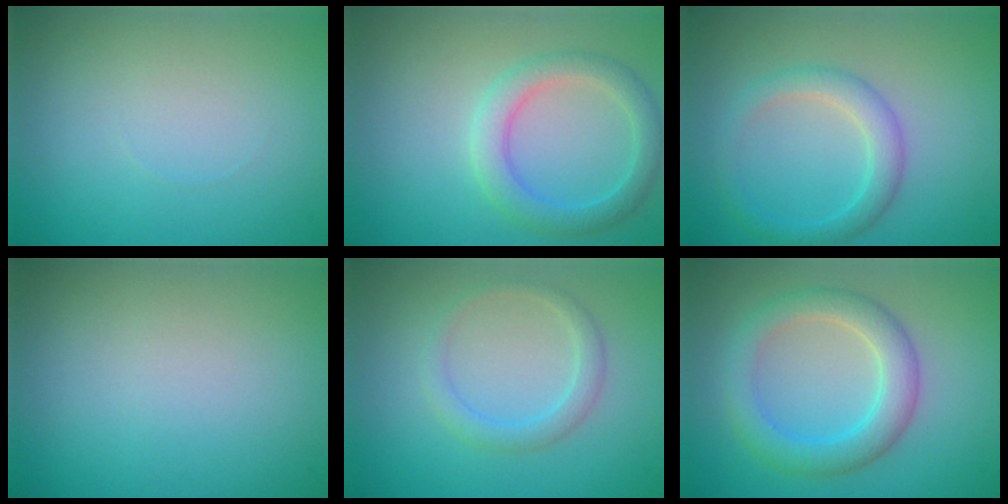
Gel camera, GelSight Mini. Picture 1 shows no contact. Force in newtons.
{"total": 3.3, "press": 3.3, "slide": 0.1}
{"total": 2.7, "press": 2.7, "slide": 0.1}
{"total": 0.0}
{"total": 1.9, "press": 1.9, "slide": 0.1}
{"total": 4.4, "press": 4.3, "slide": 0.2}